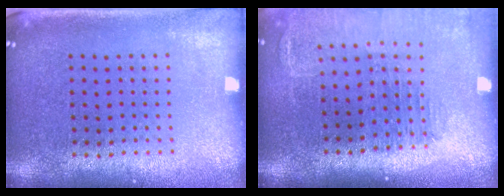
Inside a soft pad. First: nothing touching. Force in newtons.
{"total": 1.4, "press": 1.4, "slide": 0.2}